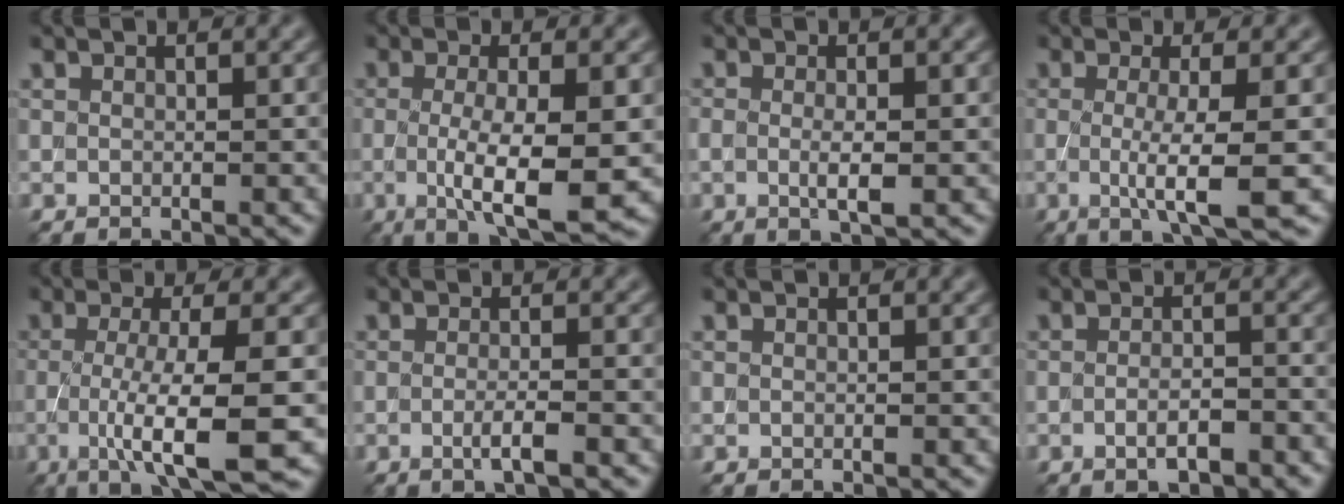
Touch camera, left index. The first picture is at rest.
{"total": 7.6, "force": [-1.1, 1.8, 7.3], "torque": [-0.122, -0.015, -0.014]}
{"total": 2.3, "force": [-0.2, 0.5, 2.2], "torque": [-0.046, -0.006, -0.004]}
{"total": 5.7, "force": [-0.7, 1.1, 5.5], "torque": [-0.092, -0.010, -0.013]}
{"total": 8.8, "force": [-2.2, 1.7, 8.3], "torque": [-0.131, -0.012, -0.043]}
{"total": 2.4, "force": [-0.6, 0.5, 2.3], "torque": [-0.034, -0.001, -0.015]}
{"total": 0.0}
{"total": 2.6, "force": [-1.2, 0.7, 2.1], "torque": [-0.042, -0.003, -0.018]}